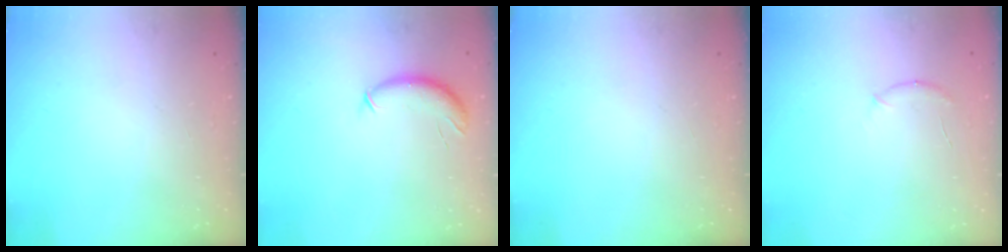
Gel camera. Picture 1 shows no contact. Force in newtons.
{"total": 8.4, "press": 8.3, "slide": 1.3}
{"total": 0.0}
{"total": 6.3, "press": 6.1, "slide": 1.8}